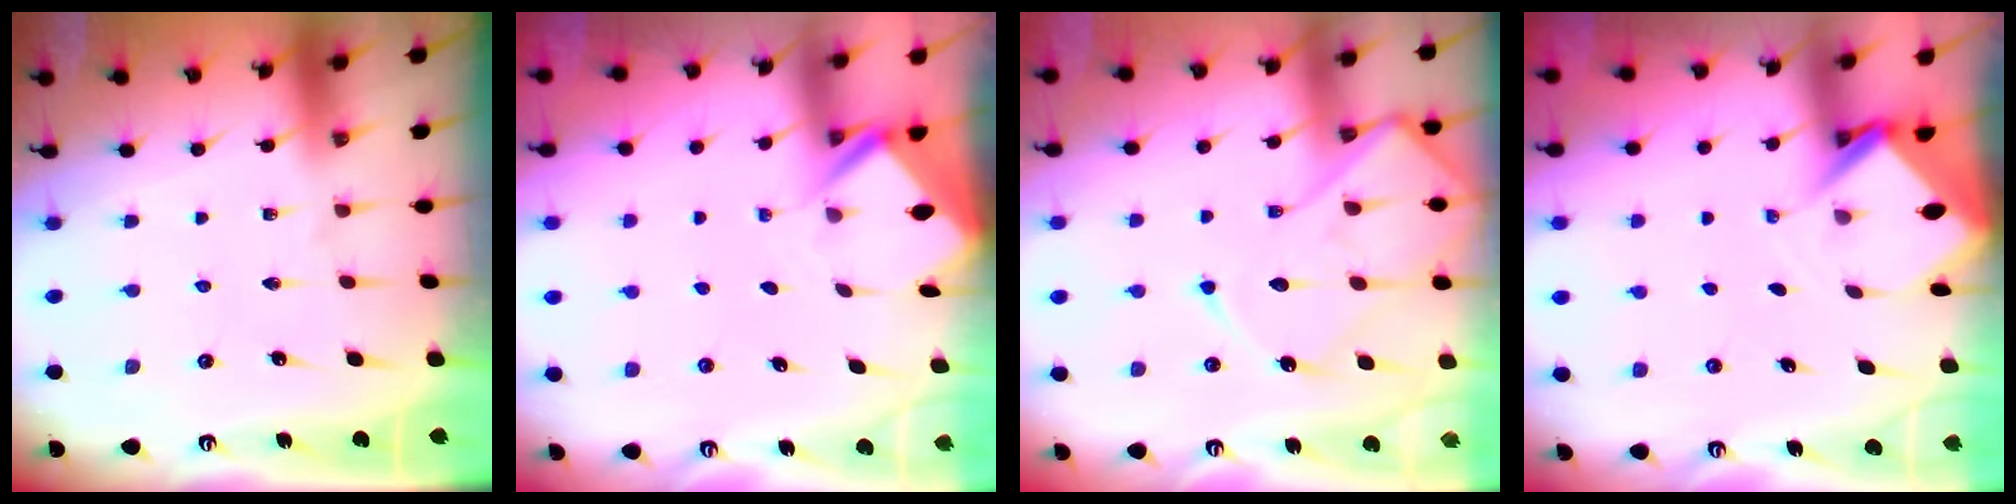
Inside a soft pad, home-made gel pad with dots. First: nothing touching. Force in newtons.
{"total": 2.6, "press": 2.6, "slide": 0.1}
{"total": 15.0, "press": 14.9, "slide": 1.4}
{"total": 3.6, "press": 3.6, "slide": 0.3}